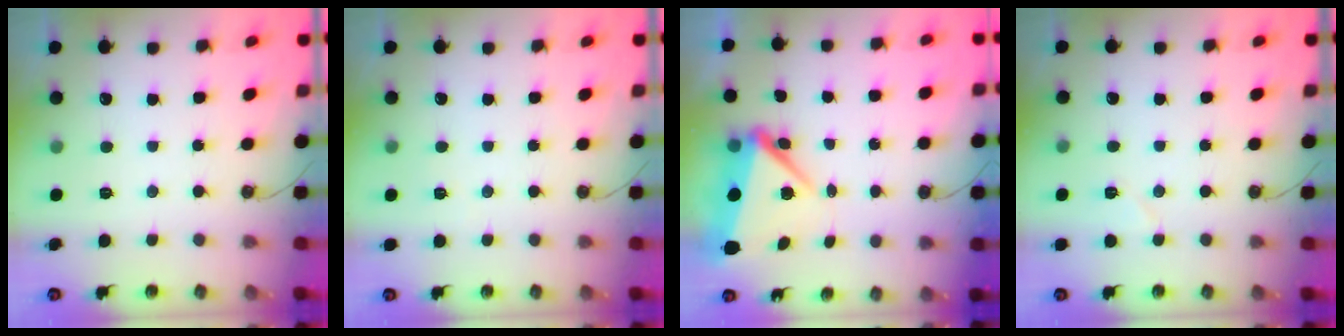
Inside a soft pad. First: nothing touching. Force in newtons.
{"total": 2.9, "press": 1.6, "slide": 2.4}
{"total": 7.1, "press": 7.0, "slide": 0.8}
{"total": 5.1, "press": 4.2, "slide": 2.9}